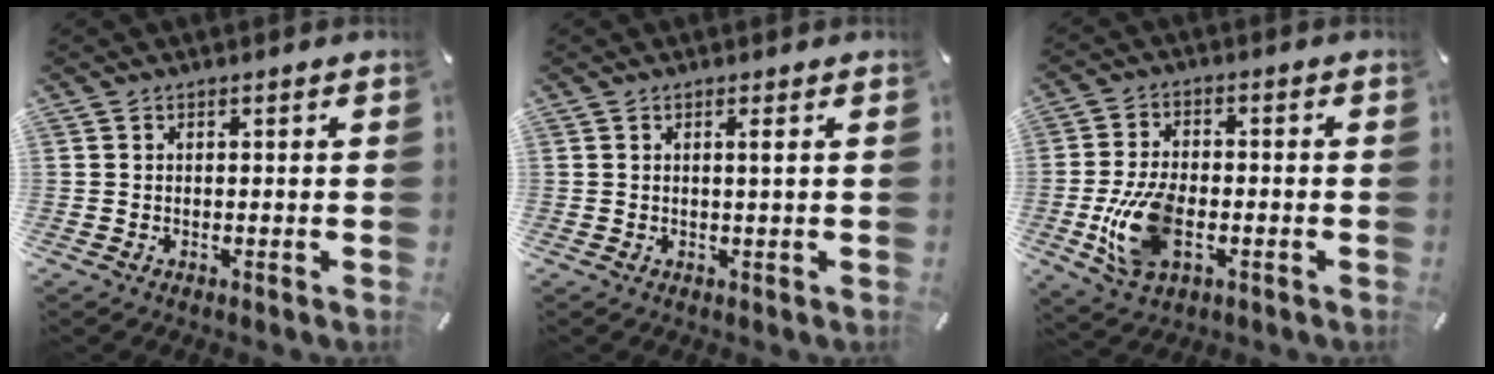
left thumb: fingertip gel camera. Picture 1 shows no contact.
{"total": 1.5, "force": [0.4, -0.1, 1.4], "torque": [-0.027, -0.002, 0.005]}
{"total": 12.3, "force": [-3.2, 7.3, 9.4], "torque": [-0.205, -0.001, -0.052]}